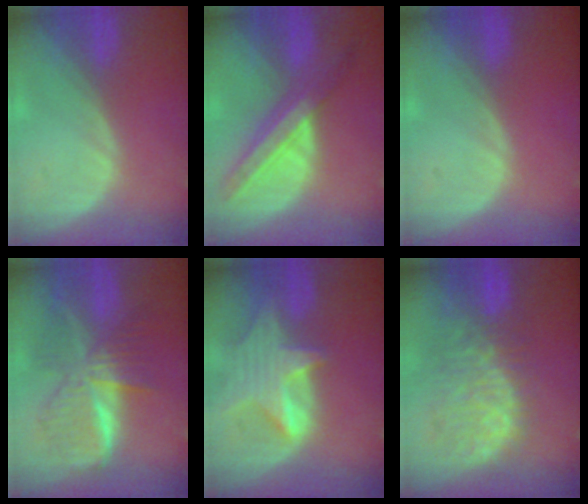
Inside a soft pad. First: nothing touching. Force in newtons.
{"total": 8.1, "press": 7.2, "slide": 3.7}
{"total": 0.0}
{"total": 9.5, "press": 9.5, "slide": 0.6}
{"total": 7.9, "press": 7.3, "slide": 3.1}
{"total": 10.7, "press": 9.4, "slide": 5.2}